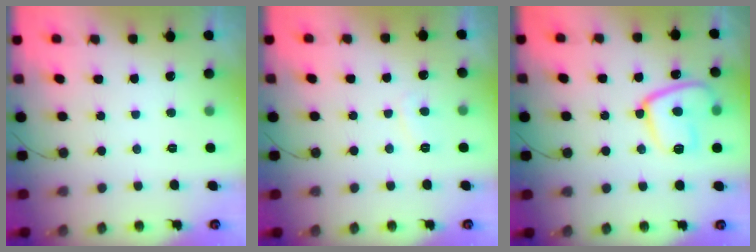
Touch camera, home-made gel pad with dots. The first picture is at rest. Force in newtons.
{"total": 2.0, "press": 1.9, "slide": 0.5}
{"total": 13.7, "press": 13.6, "slide": 1.4}